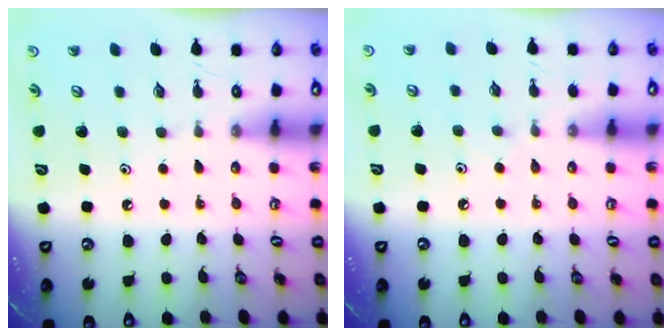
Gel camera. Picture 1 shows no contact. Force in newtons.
{"total": 4.9, "press": 4.9, "slide": 0.7}